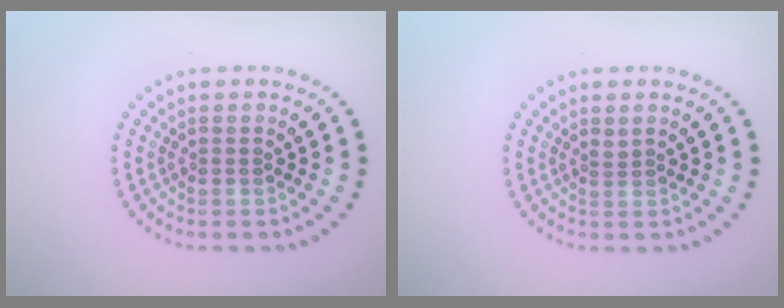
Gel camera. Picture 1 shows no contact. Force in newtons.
{"total": 0.8, "press": 0.5, "slide": 0.6}